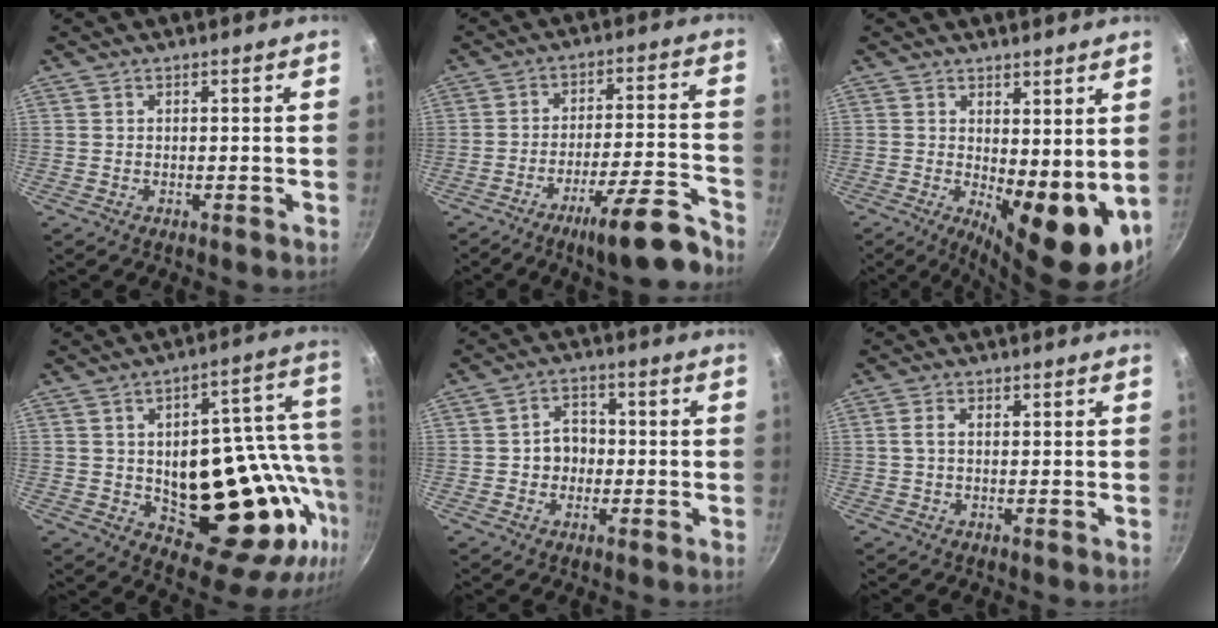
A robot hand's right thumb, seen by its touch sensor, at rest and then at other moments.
{"total": 13.3, "force": [-9.6, 2.0, 8.9], "torque": [-0.120, 0.073, -0.146]}
{"total": 12.6, "force": [0.9, 5.1, 11.5], "torque": [-0.127, -0.024, 0.027]}
{"total": 25.1, "force": [-1.2, 13.1, 21.5], "torque": [-0.246, -0.001, 0.003]}
{"total": 5.3, "force": [-0.7, 4.5, 2.8], "torque": [-0.009, 0.012, -0.013]}
{"total": 1.9, "force": [0.2, 1.0, 1.6], "torque": [-0.034, 0.004, 0.002]}